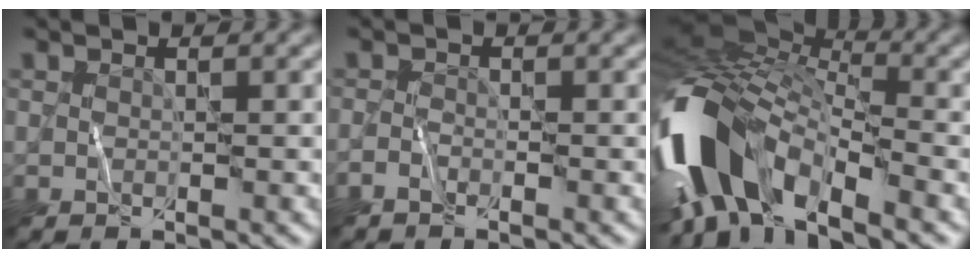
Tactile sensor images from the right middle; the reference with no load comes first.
{"total": 1.0, "force": [-1.0, 0.2, 0.3], "torque": [-0.005, 0.004, -0.023]}
{"total": 12.2, "force": [-5.3, 5.9, 9.3], "torque": [-0.183, 0.000, -0.106]}